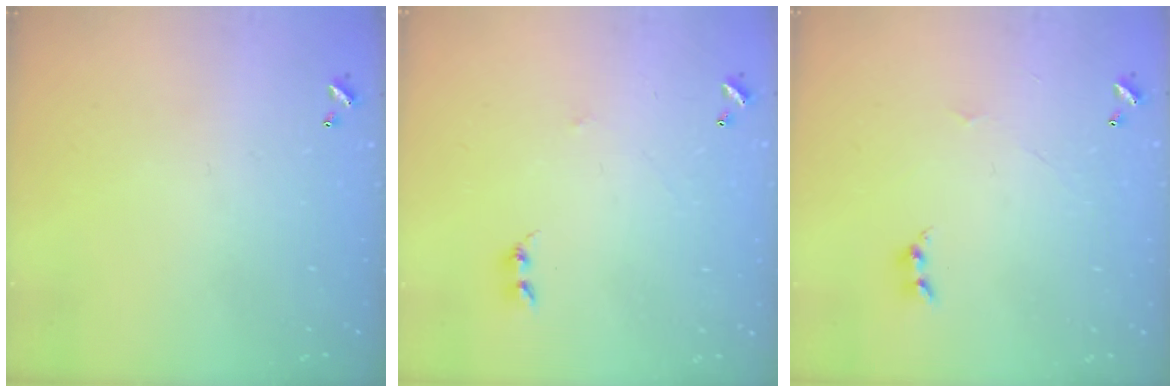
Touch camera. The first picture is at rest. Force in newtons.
{"total": 2.5, "press": 2.4, "slide": 0.4}
{"total": 2.1, "press": 2.0, "slide": 0.5}